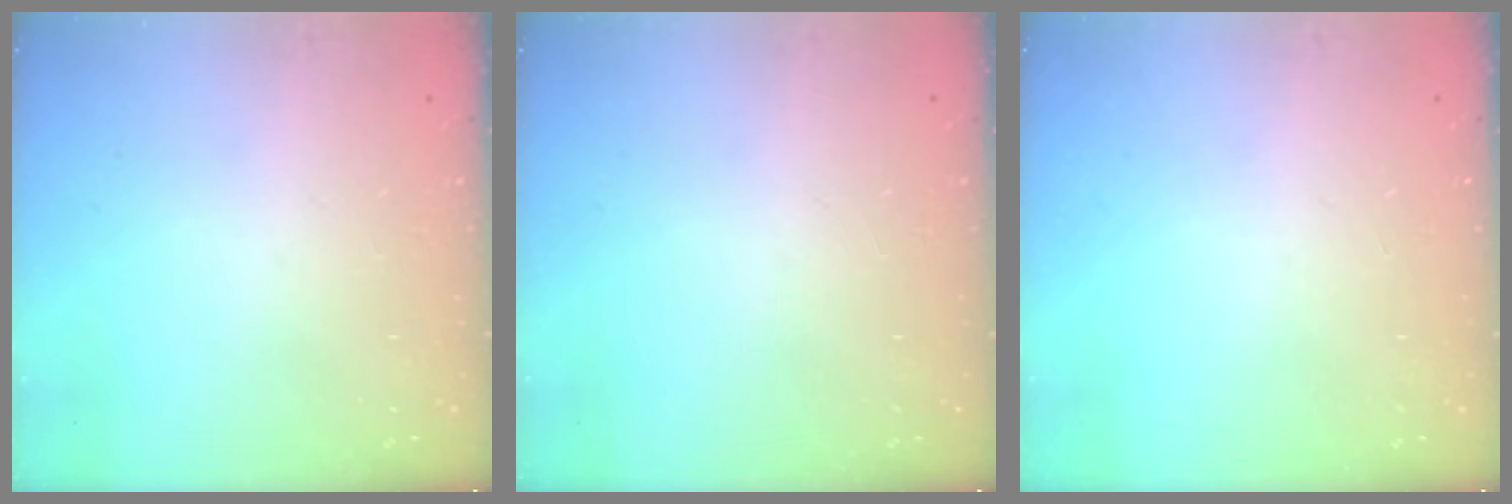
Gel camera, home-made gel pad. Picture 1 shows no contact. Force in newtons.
{"total": 0.0}
{"total": 0.0}